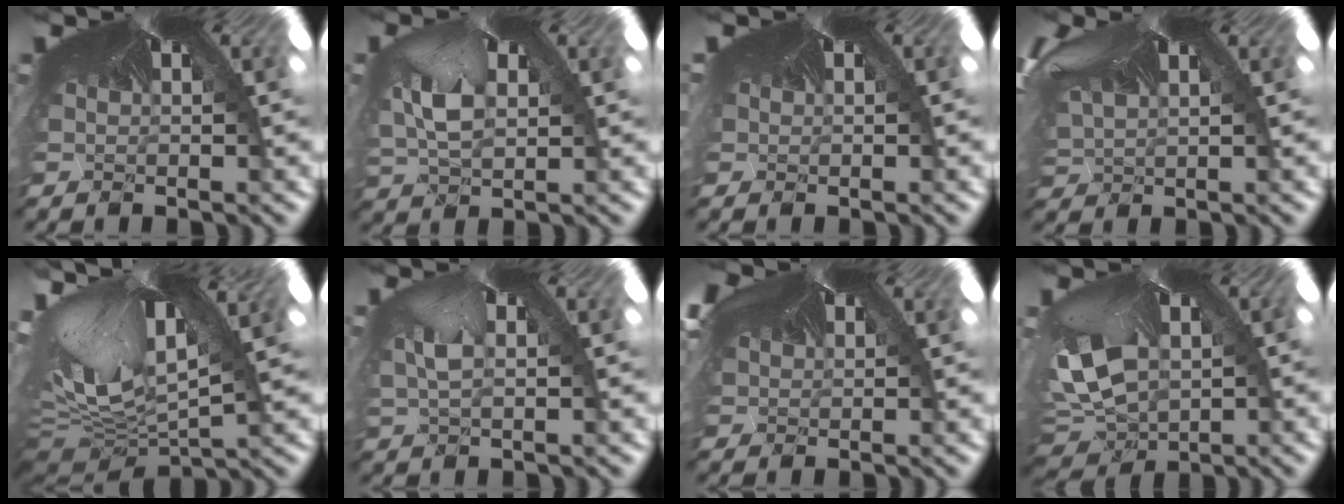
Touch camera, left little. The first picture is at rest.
{"total": 3.1, "force": [-1.4, 2.5, 1.2], "torque": [-0.052, -0.020, 0.016]}
{"total": 2.0, "force": [-0.1, 1.0, 1.8], "torque": [-0.038, 0.002, 0.003]}
{"total": 1.5, "force": [0.3, 0.5, -1.4], "torque": [-0.009, -0.012, 0.027]}
{"total": 4.8, "force": [-4.2, 1.3, 2.0], "torque": [-0.077, -0.087, -0.032]}
{"total": 2.2, "force": [-1.1, 1.5, 1.1], "torque": [-0.045, -0.015, 0.018]}
{"total": 3.0, "force": [1.2, 1.4, 2.3], "torque": [-0.054, 0.005, 0.026]}
{"total": 4.4, "force": [-3.5, 2.5, -0.8], "torque": [-0.050, -0.067, -0.014]}